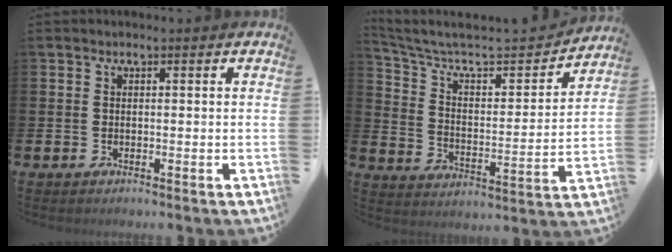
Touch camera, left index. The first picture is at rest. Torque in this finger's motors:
{"motor_torque": [0.20, -1.74, 0.11, 0.11]}